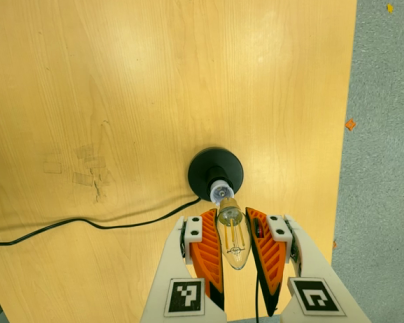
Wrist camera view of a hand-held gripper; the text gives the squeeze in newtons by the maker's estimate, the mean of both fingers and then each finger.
{"total": 21.5, "left": 23.5, "right": 19.5}